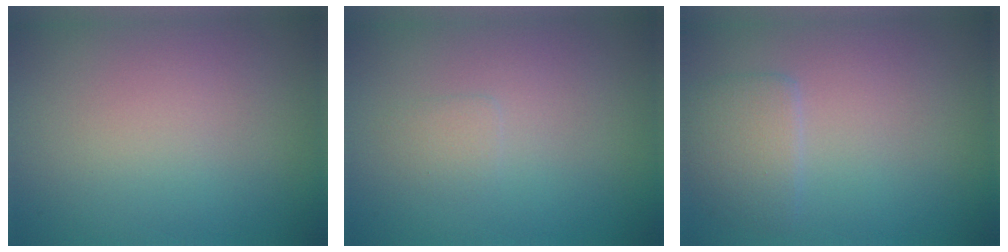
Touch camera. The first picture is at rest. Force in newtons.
{"total": 0.8, "press": 0.8, "slide": 0.0}
{"total": 2.3, "press": 2.2, "slide": 0.3}